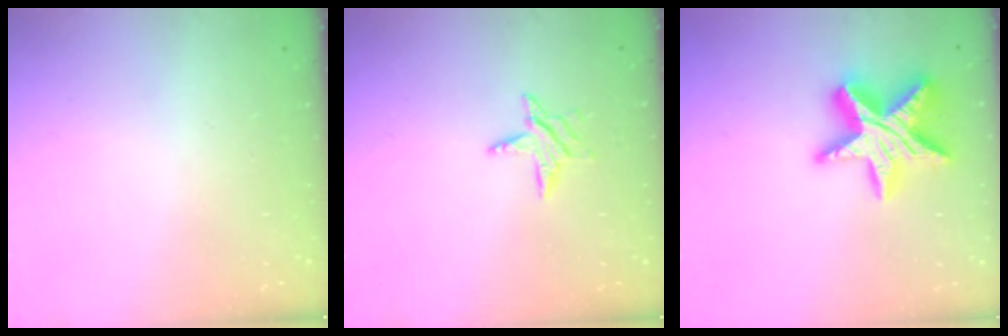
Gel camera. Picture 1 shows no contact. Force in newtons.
{"total": 6.2, "press": 6.2, "slide": 0.4}
{"total": 18.5, "press": 18.4, "slide": 1.2}